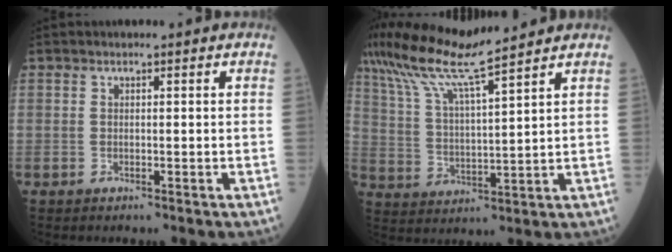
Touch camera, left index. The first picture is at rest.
{"total": 10.8, "force": [9.3, -1.1, 5.3], "torque": [-0.114, 0.016, 0.180]}